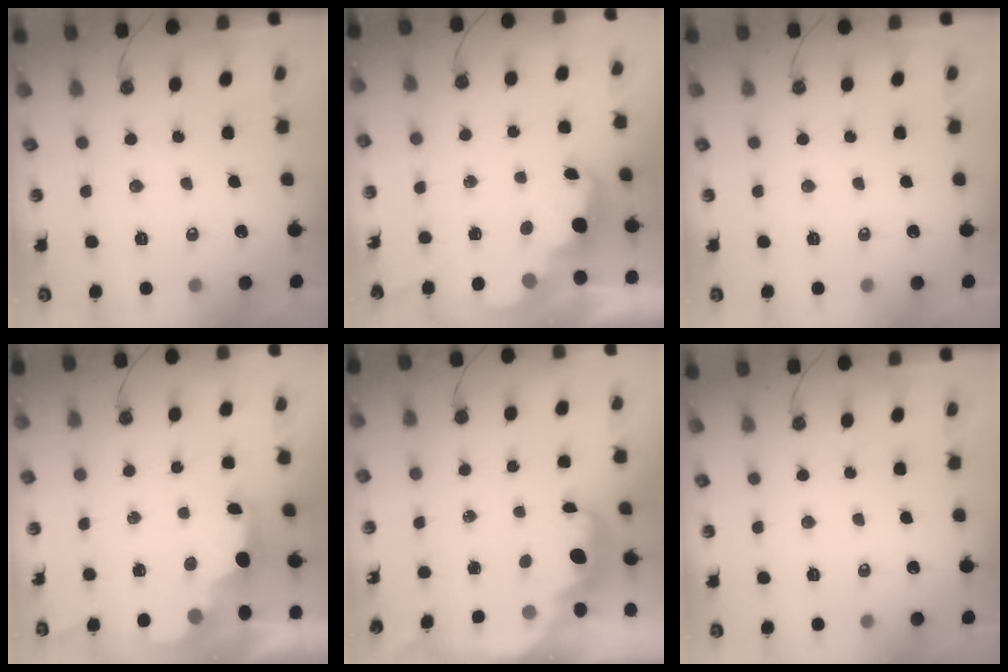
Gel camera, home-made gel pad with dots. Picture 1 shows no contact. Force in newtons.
{"total": 2.4, "press": 2.3, "slide": 0.5}
{"total": 0.0}
{"total": 2.3, "press": 2.2, "slide": 0.8}
{"total": 2.6, "press": 2.6, "slide": 0.6}
{"total": 0.0}